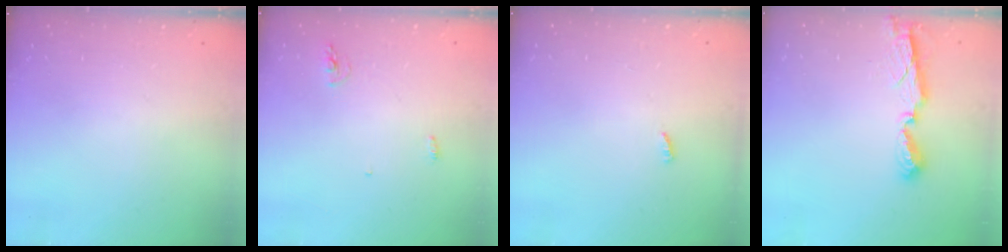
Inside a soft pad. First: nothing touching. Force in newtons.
{"total": 7.6, "press": 4.3, "slide": 6.2}
{"total": 1.9, "press": 1.9, "slide": 0.3}
{"total": 7.8, "press": 7.8, "slide": 0.5}